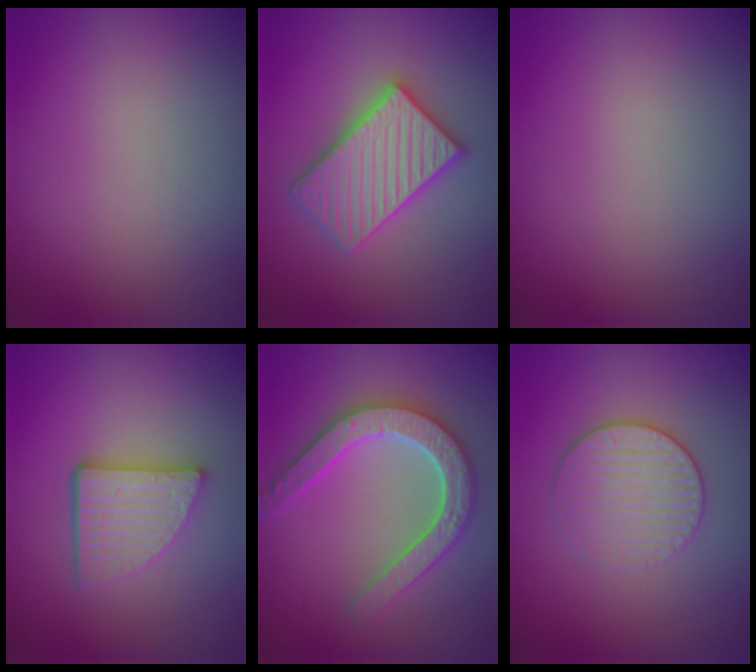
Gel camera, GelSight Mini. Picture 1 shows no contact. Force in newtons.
{"total": 5.6, "press": 5.5, "slide": 0.8}
{"total": 0.0}
{"total": 4.7, "press": 3.5, "slide": 3.3}
{"total": 5.2, "press": 5.1, "slide": 1.0}
{"total": 3.4, "press": 3.2, "slide": 1.1}